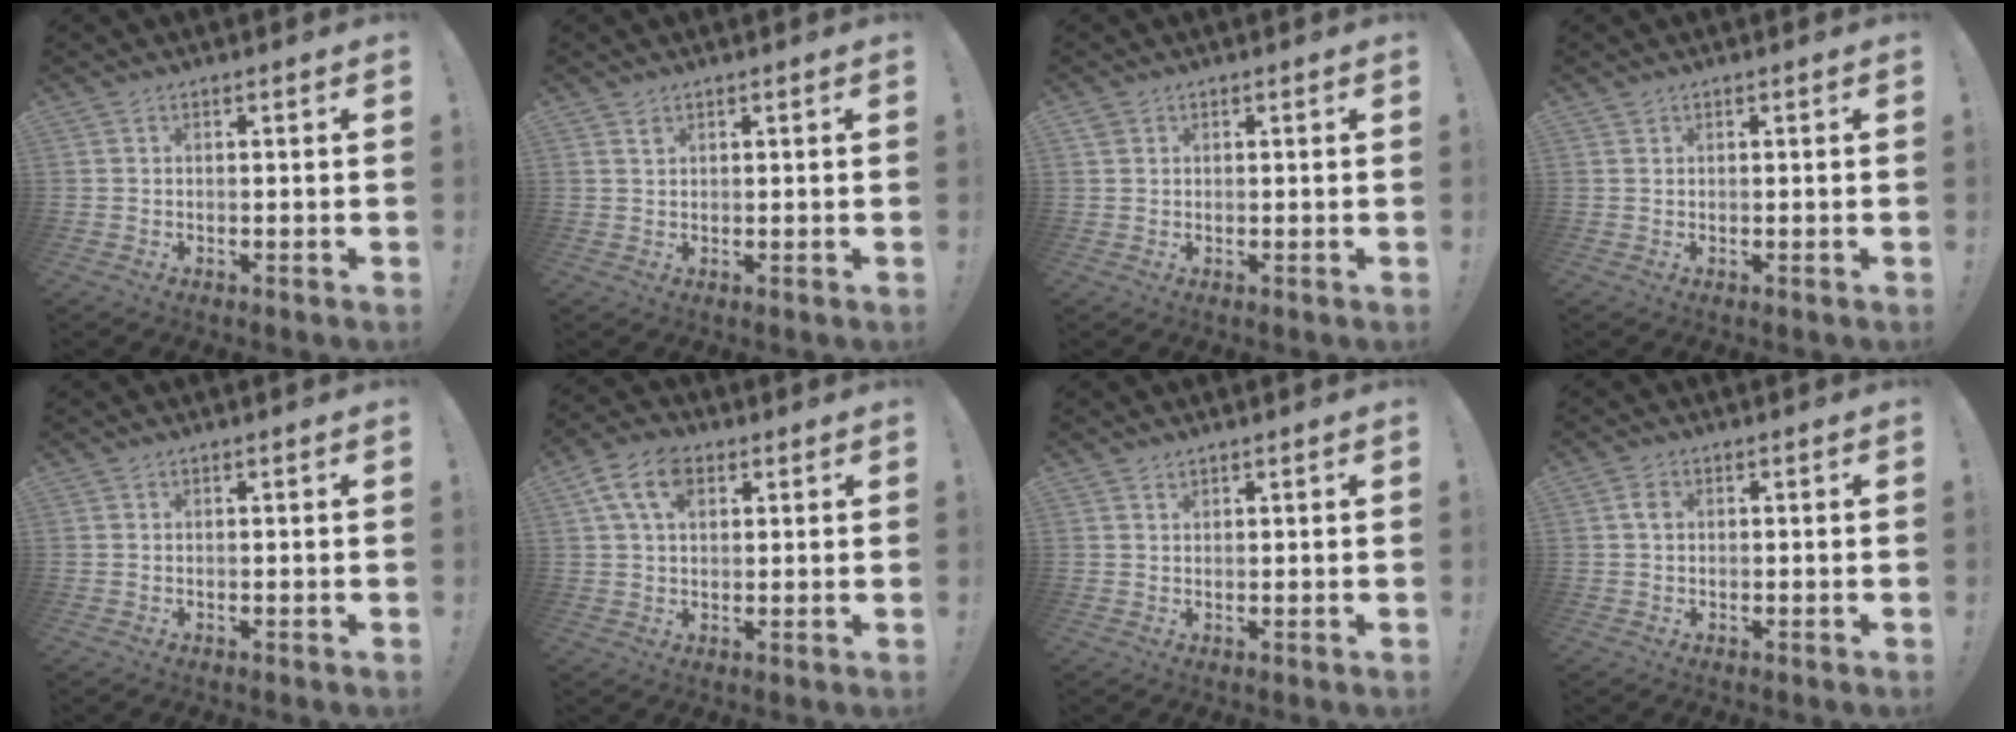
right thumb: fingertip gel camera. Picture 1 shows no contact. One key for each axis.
{"total": 1.3, "fx": 1.0, "fy": 0.7, "fz": 0.5, "tx": 0.002, "ty": -0.005, "tz": 0.016}
{"total": 1.4, "fx": 0.8, "fy": 1.0, "fz": 0.6, "tx": -0.006, "ty": 0.000, "tz": 0.014}
{"total": 0.6, "fx": 0.5, "fy": 0.3, "fz": 0.1, "tx": -0.006, "ty": 0.001, "tz": 0.011}
{"total": 0.0}
{"total": 9.8, "fx": 3.7, "fy": 6.1, "fz": 6.7, "tx": -0.133, "ty": 0.008, "tz": 0.072}
{"total": 1.1, "fx": 0.9, "fy": 0.4, "fz": 0.2, "tx": -0.004, "ty": -0.003, "tz": 0.018}
{"total": 2.4, "fx": 0.4, "fy": 1.9, "fz": 1.5, "tx": -0.024, "ty": 0.003, "tz": 0.006}